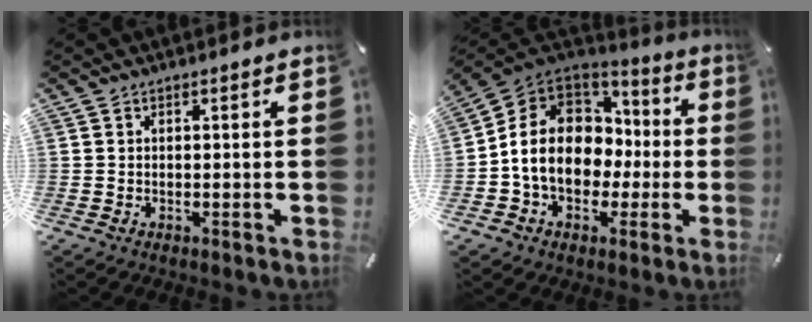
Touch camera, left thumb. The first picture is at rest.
{"total": 13.9, "force": [-1.8, 11.7, 7.2], "torque": [-0.158, 0.016, -0.026]}